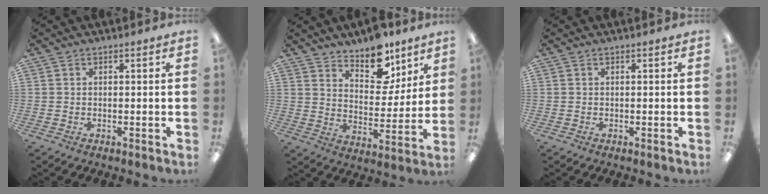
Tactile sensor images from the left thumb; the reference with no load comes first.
{"total": 12.0, "force": [9.7, 5.7, 4.1], "torque": [-0.048, -0.071, 0.175]}
{"total": 0.0}